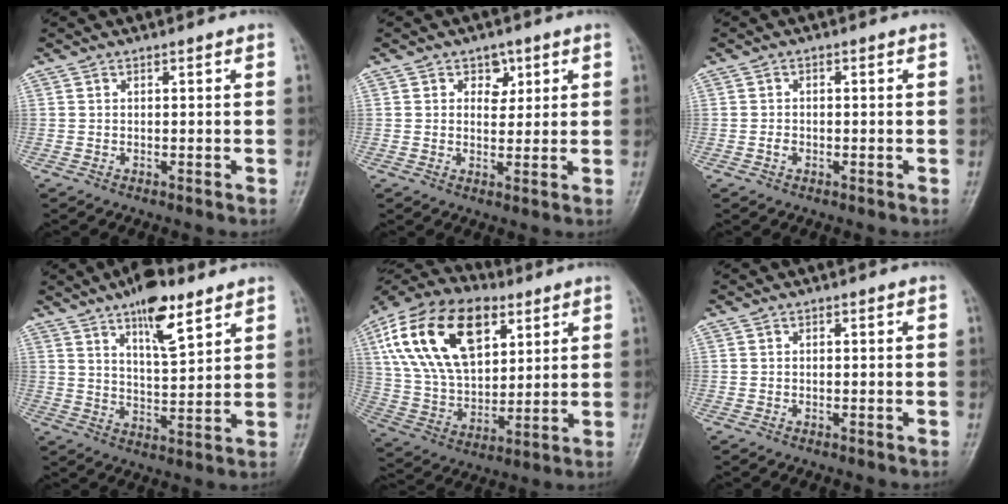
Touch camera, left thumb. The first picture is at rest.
{"total": 3.8, "force": [1.6, 2.9, 1.8], "torque": [0.003, -0.007, 0.022]}
{"total": 1.4, "force": [-0.6, 1.1, 0.7], "torque": [-0.011, 0.007, -0.012]}
{"total": 10.8, "force": [6.8, 3.6, 7.6], "torque": [-0.105, -0.039, 0.112]}
{"total": 23.8, "force": [9.5, 13.9, 16.8], "torque": [-0.298, -0.009, 0.170]}
{"total": 0.0}